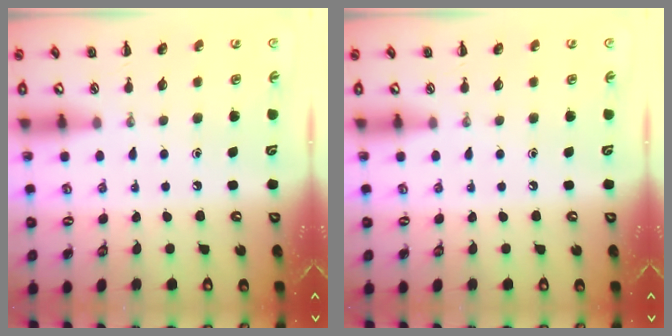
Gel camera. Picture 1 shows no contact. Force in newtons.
{"total": 0.0}